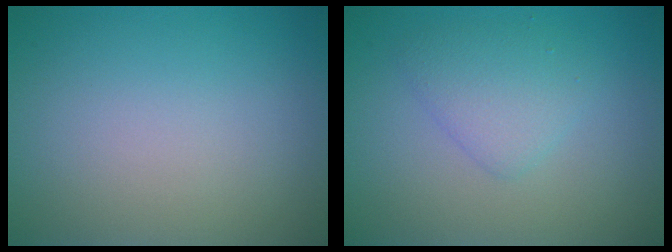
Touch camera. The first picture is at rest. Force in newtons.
{"total": 2.6, "press": 2.6, "slide": 0.1}